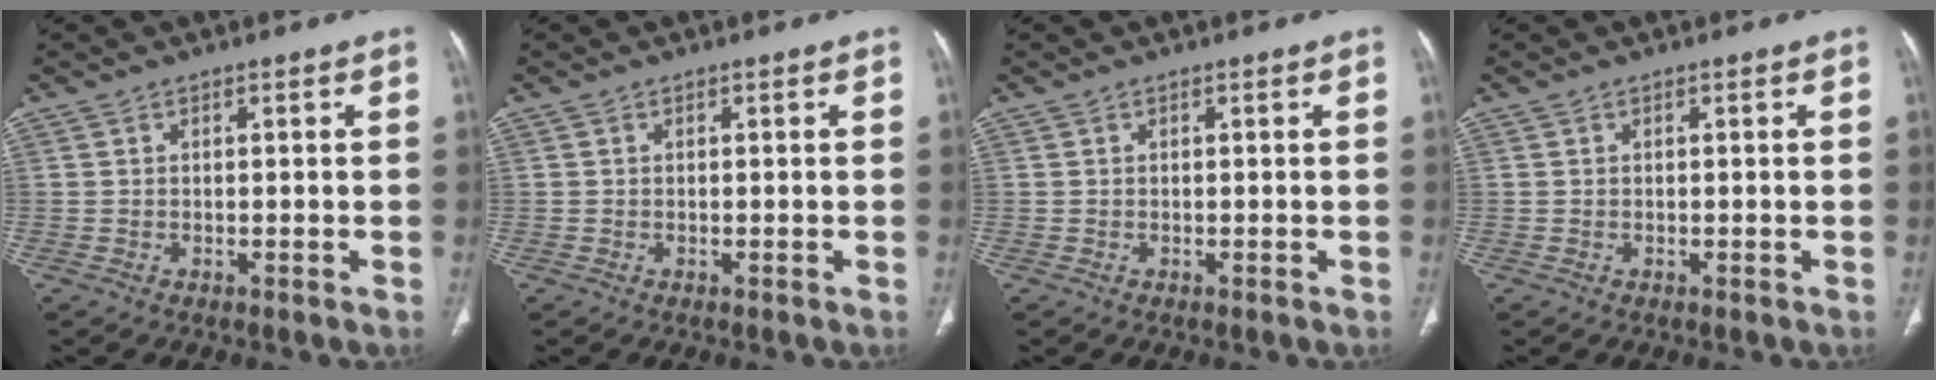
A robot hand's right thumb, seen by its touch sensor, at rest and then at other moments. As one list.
[{"total": 0.0}, {"total": 0.0}, {"total": 0.0}]